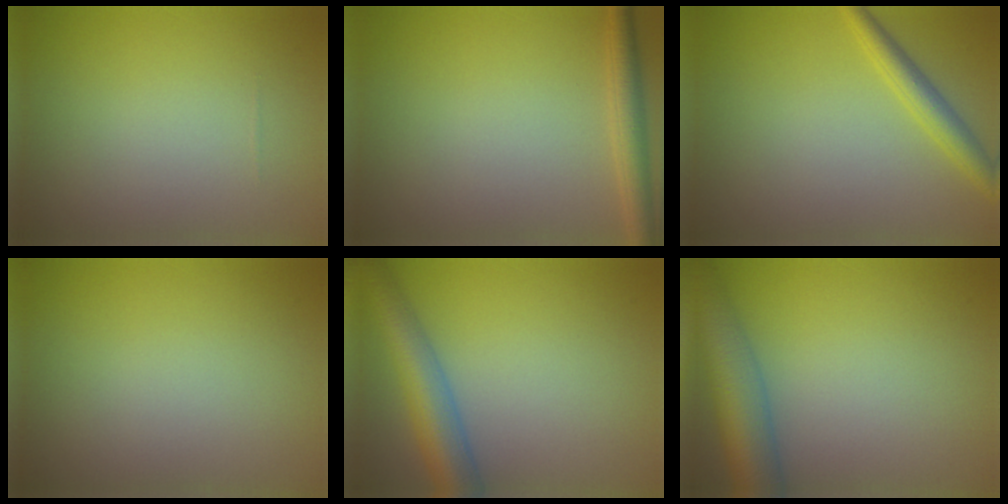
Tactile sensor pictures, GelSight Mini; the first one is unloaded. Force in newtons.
{"total": 2.5, "press": 2.5, "slide": 0.1}
{"total": 2.6, "press": 2.6, "slide": 0.1}
{"total": 0.0}
{"total": 6.0, "press": 6.0, "slide": 0.2}
{"total": 7.3, "press": 7.3, "slide": 0.4}